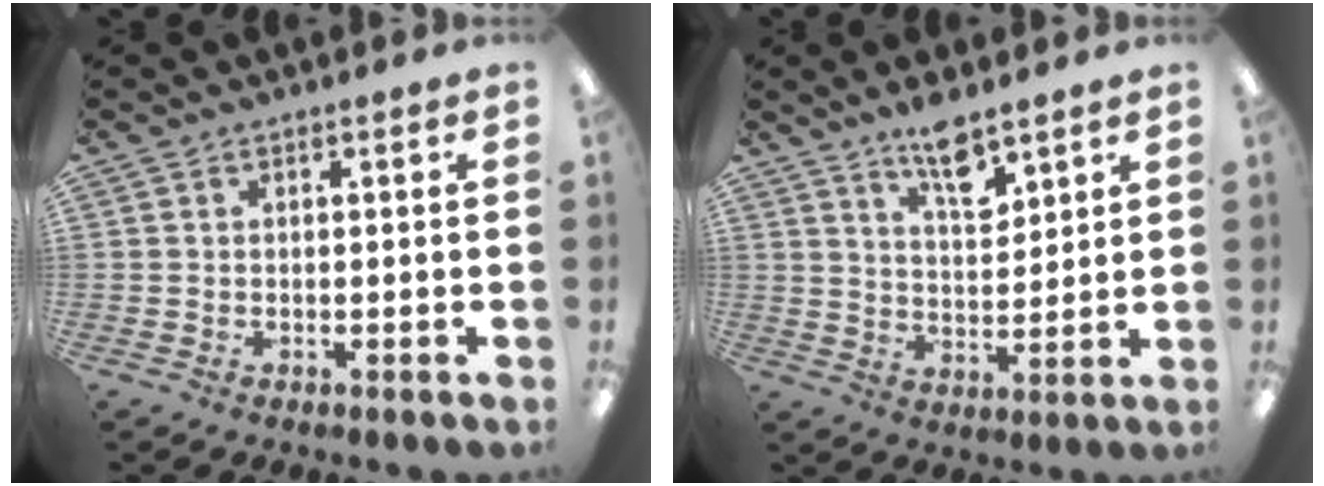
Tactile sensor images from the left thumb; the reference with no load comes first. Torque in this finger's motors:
{"motor_torque": [1.02, 0.59, 0.67, -0.68, 0.04]}